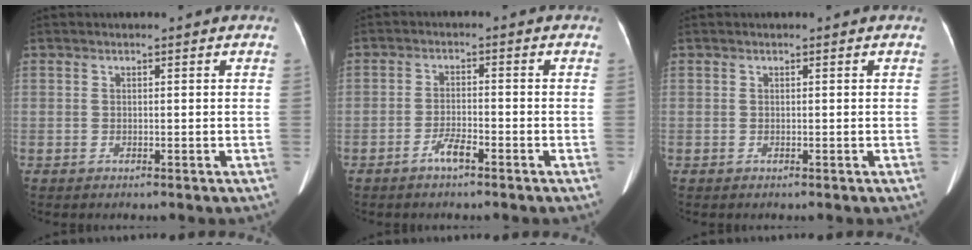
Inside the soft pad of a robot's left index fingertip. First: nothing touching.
{"total": 3.1, "force": [-2.3, 0.4, 2.0], "torque": [-0.042, -0.002, -0.043]}
{"total": 0.0}